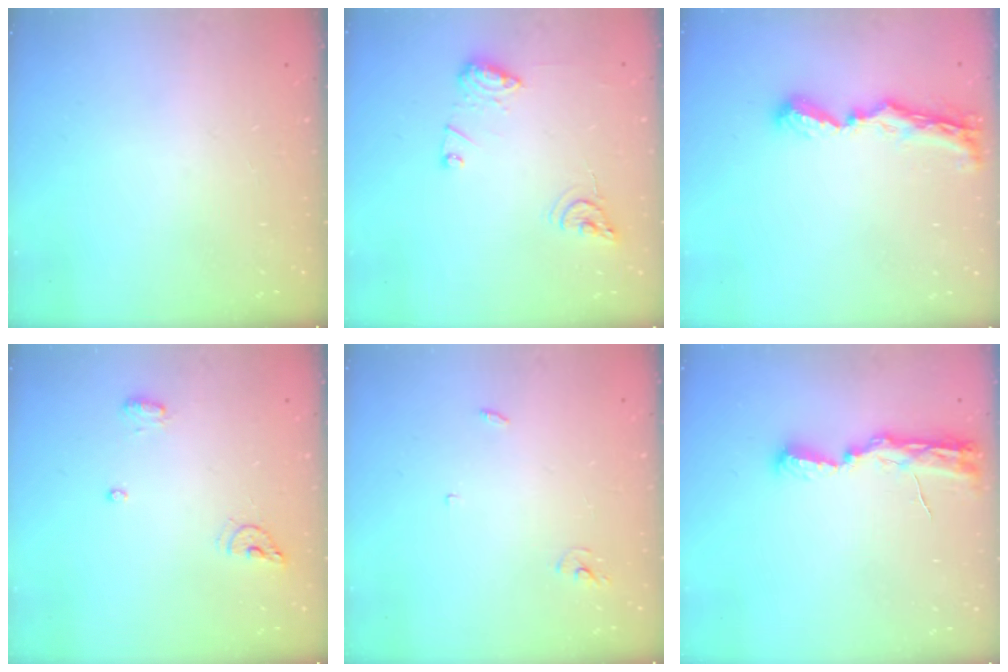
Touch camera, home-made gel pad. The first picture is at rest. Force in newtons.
{"total": 11.2, "press": 11.1, "slide": 1.1}
{"total": 8.7, "press": 8.7, "slide": 0.7}
{"total": 6.8, "press": 6.7, "slide": 1.2}
{"total": 2.5, "press": 2.5, "slide": 0.1}
{"total": 8.1, "press": 8.1, "slide": 0.8}